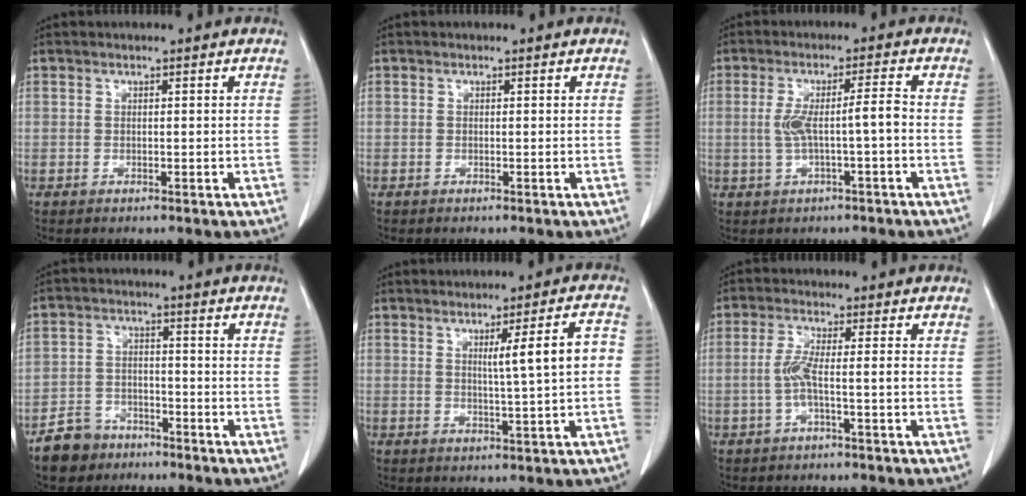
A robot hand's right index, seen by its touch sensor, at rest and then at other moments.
{"total": 0.0}
{"total": 5.6, "force": [-0.8, 0.2, 5.5], "torque": [-0.105, 0.016, -0.009]}
{"total": 6.3, "force": [-4.6, 4.2, 0.9], "torque": [-0.020, 0.007, -0.078]}
{"total": 6.2, "force": [0.5, -0.3, 6.2], "torque": [-0.090, 0.005, 0.010]}
{"total": 3.8, "force": [-1.1, -0.1, 3.7], "torque": [-0.077, 0.006, -0.022]}